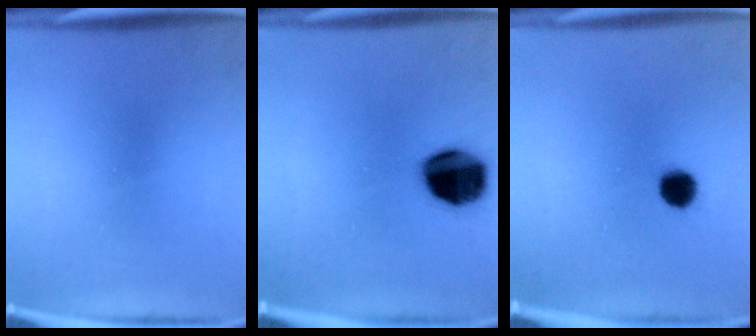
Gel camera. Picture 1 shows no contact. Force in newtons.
{"total": 15.3}
{"total": 4.8}